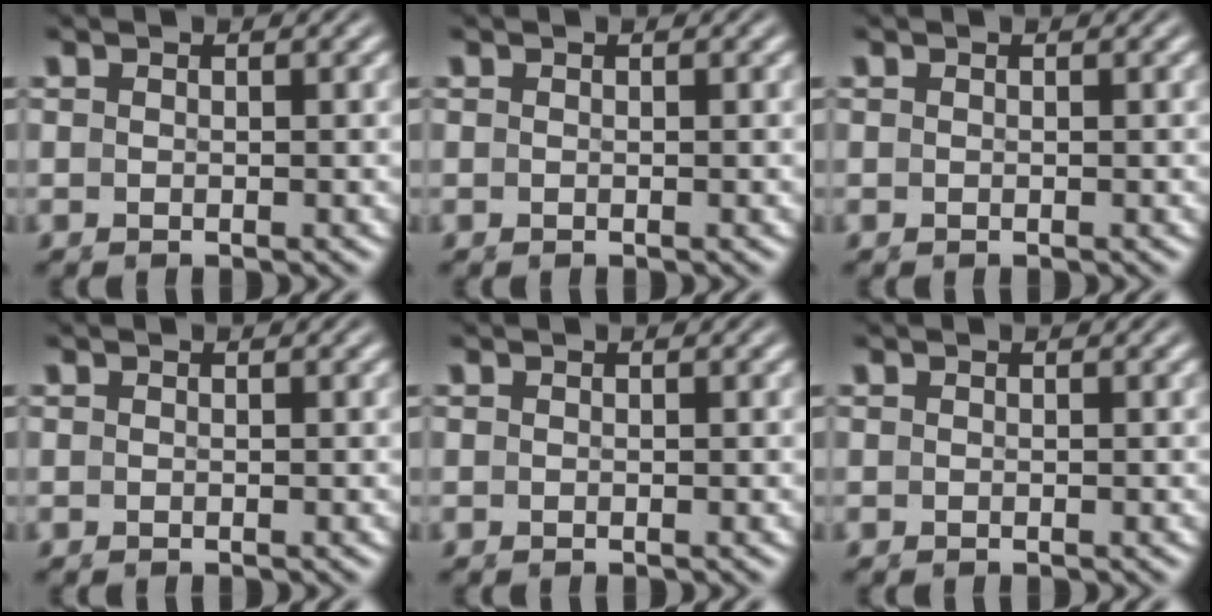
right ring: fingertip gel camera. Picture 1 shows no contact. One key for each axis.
{"total": 0.0}
{"total": 0.0}
{"total": 0.0}
{"total": 0.0}
{"total": 0.0}